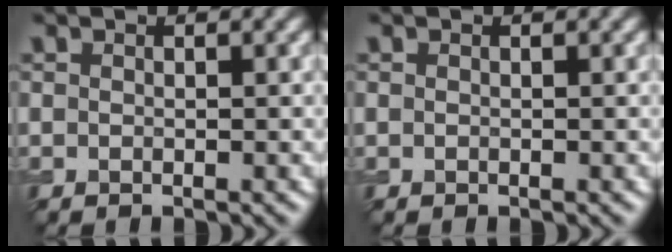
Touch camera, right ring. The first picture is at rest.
{"total": 0.0}